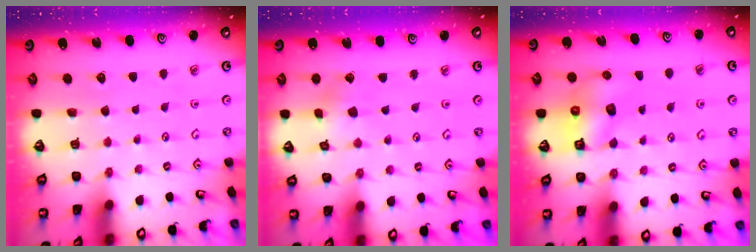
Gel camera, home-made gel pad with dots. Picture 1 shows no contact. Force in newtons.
{"total": 1.9, "press": 1.9, "slide": 0.2}
{"total": 6.5, "press": 6.5, "slide": 0.6}